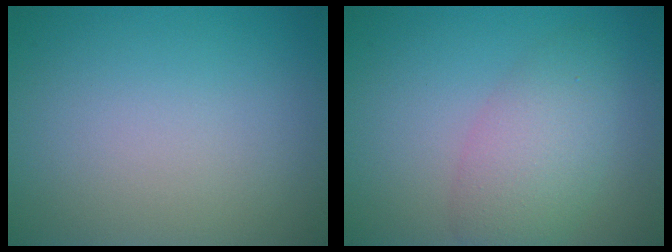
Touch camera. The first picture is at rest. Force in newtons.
{"total": 4.4, "press": 4.4, "slide": 0.2}